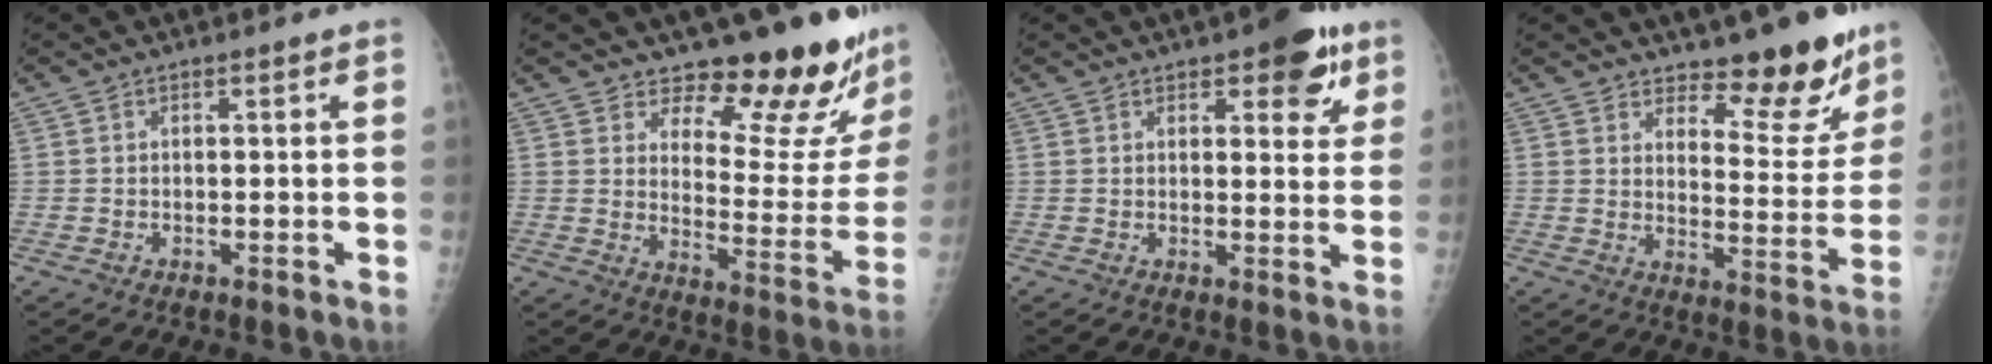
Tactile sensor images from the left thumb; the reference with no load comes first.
{"total": 17.5, "force": [15.5, 5.0, 6.3], "torque": [-0.028, -0.151, 0.192]}
{"total": 7.0, "force": [3.9, 3.3, 4.8], "torque": [-0.030, -0.013, 0.042]}
{"total": 12.0, "force": [9.6, 4.4, 5.6], "torque": [-0.028, -0.083, 0.140]}